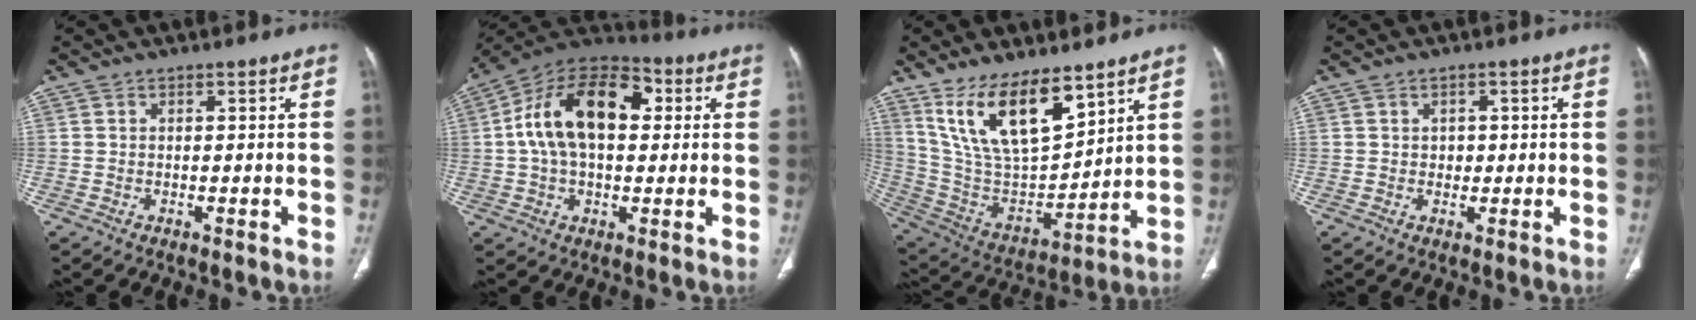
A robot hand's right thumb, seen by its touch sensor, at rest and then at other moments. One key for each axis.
{"total": 18.2, "fx": 2.9, "fy": 10.9, "fz": 14.3, "tx": -0.232, "ty": 0.033, "tz": 0.042}
{"total": 18.1, "fx": 11.6, "fy": 7.1, "fz": 11.9, "tx": -0.183, "ty": -0.059, "tz": 0.239}
{"total": 2.0, "fx": 0.4, "fy": 1.6, "fz": 1.1, "tx": -0.004, "ty": 0.000, "tz": 0.007}